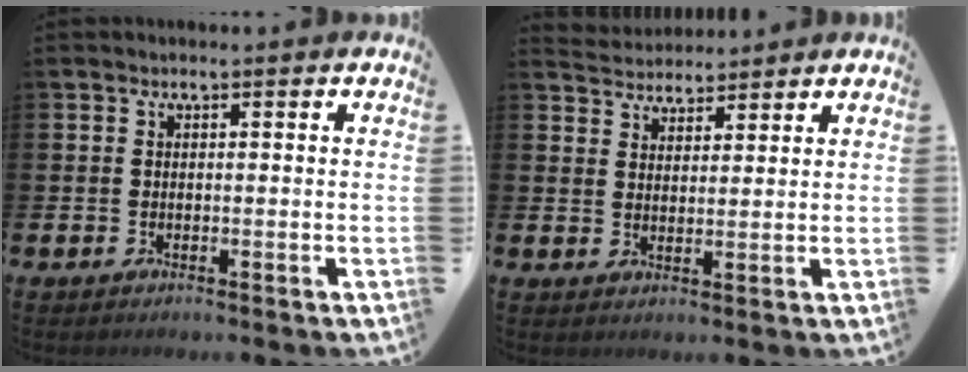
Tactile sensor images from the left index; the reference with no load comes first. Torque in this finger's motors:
{"motor_torque": [-0.53, -1.35, 0.00, -0.01]}